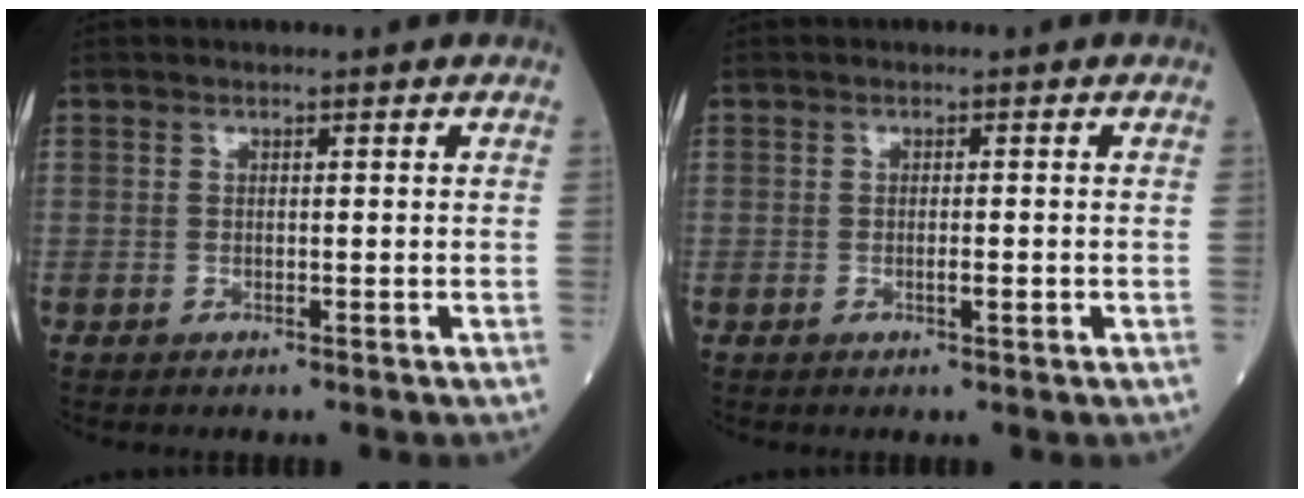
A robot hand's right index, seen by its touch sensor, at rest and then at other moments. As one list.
[{"total": 1.4, "force": [-0.3, 0.1, 1.4], "torque": [-0.026, -0.002, -0.004]}]